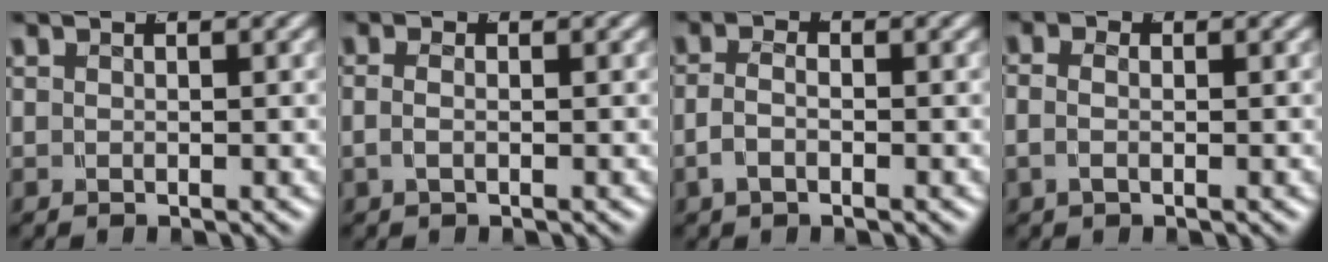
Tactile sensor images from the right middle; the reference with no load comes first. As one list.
[{"total": 1.2, "force": [-0.2, 0.5, 1.0], "torque": [-0.022, 0.001, -0.004]}, {"total": 2.4, "force": [-0.8, 1.4, 1.8], "torque": [-0.037, -0.001, -0.015]}, {"total": 1.9, "force": [-0.1, 1.3, 1.5], "torque": [-0.033, 0.001, -0.004]}]